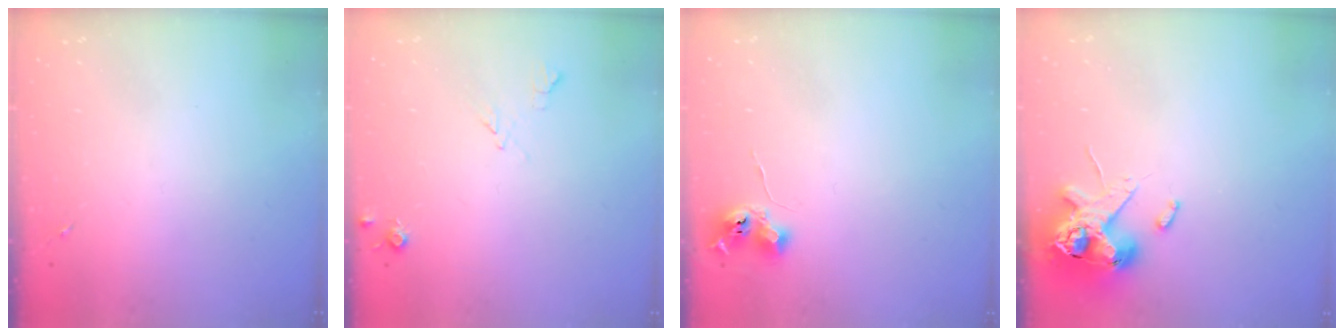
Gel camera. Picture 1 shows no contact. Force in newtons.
{"total": 5.8, "press": 5.8, "slide": 0.8}
{"total": 6.2, "press": 6.1, "slide": 0.8}
{"total": 12.3, "press": 12.1, "slide": 1.9}